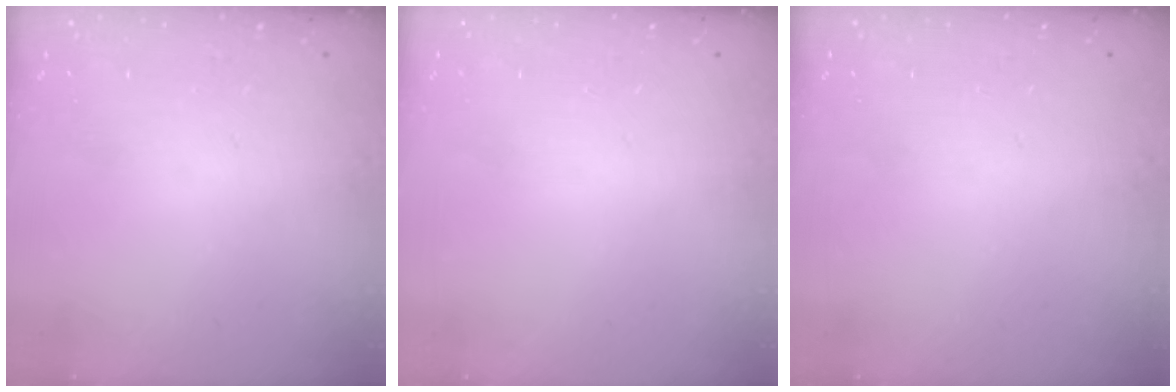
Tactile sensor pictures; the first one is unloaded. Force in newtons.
{"total": 0.0}
{"total": 0.0}